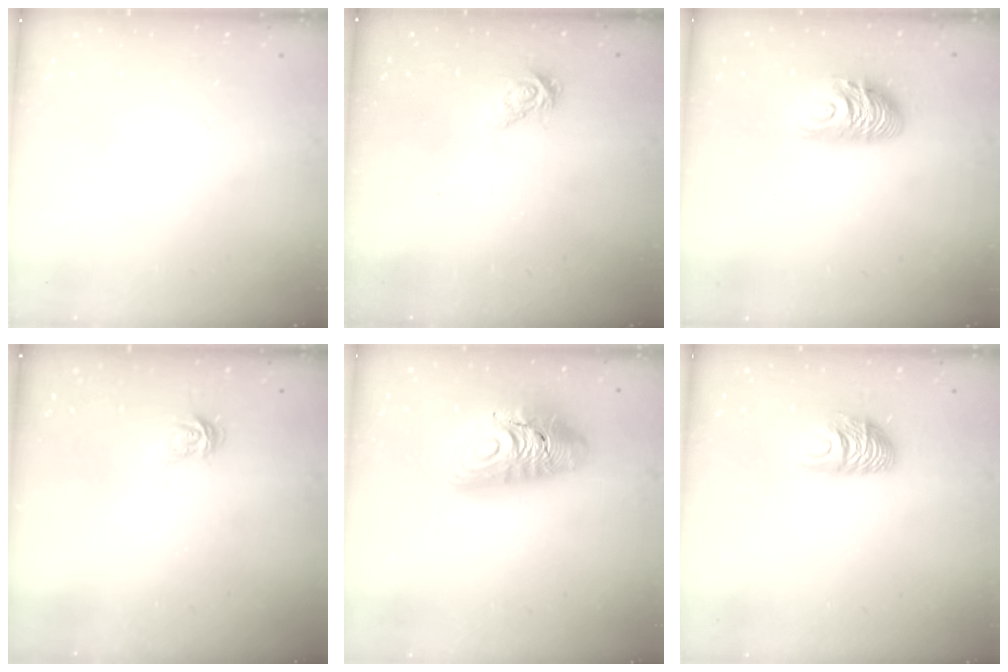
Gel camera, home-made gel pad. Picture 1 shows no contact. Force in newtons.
{"total": 6.2, "press": 6.2, "slide": 0.9}
{"total": 9.8, "press": 9.7, "slide": 0.7}
{"total": 4.4, "press": 4.4, "slide": 0.5}
{"total": 17.9, "press": 17.8, "slide": 1.8}
{"total": 9.5, "press": 9.4, "slide": 0.8}